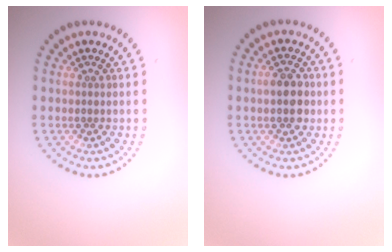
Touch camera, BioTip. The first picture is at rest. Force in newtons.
{"total": 3.0, "press": 3.0, "slide": 0.1}